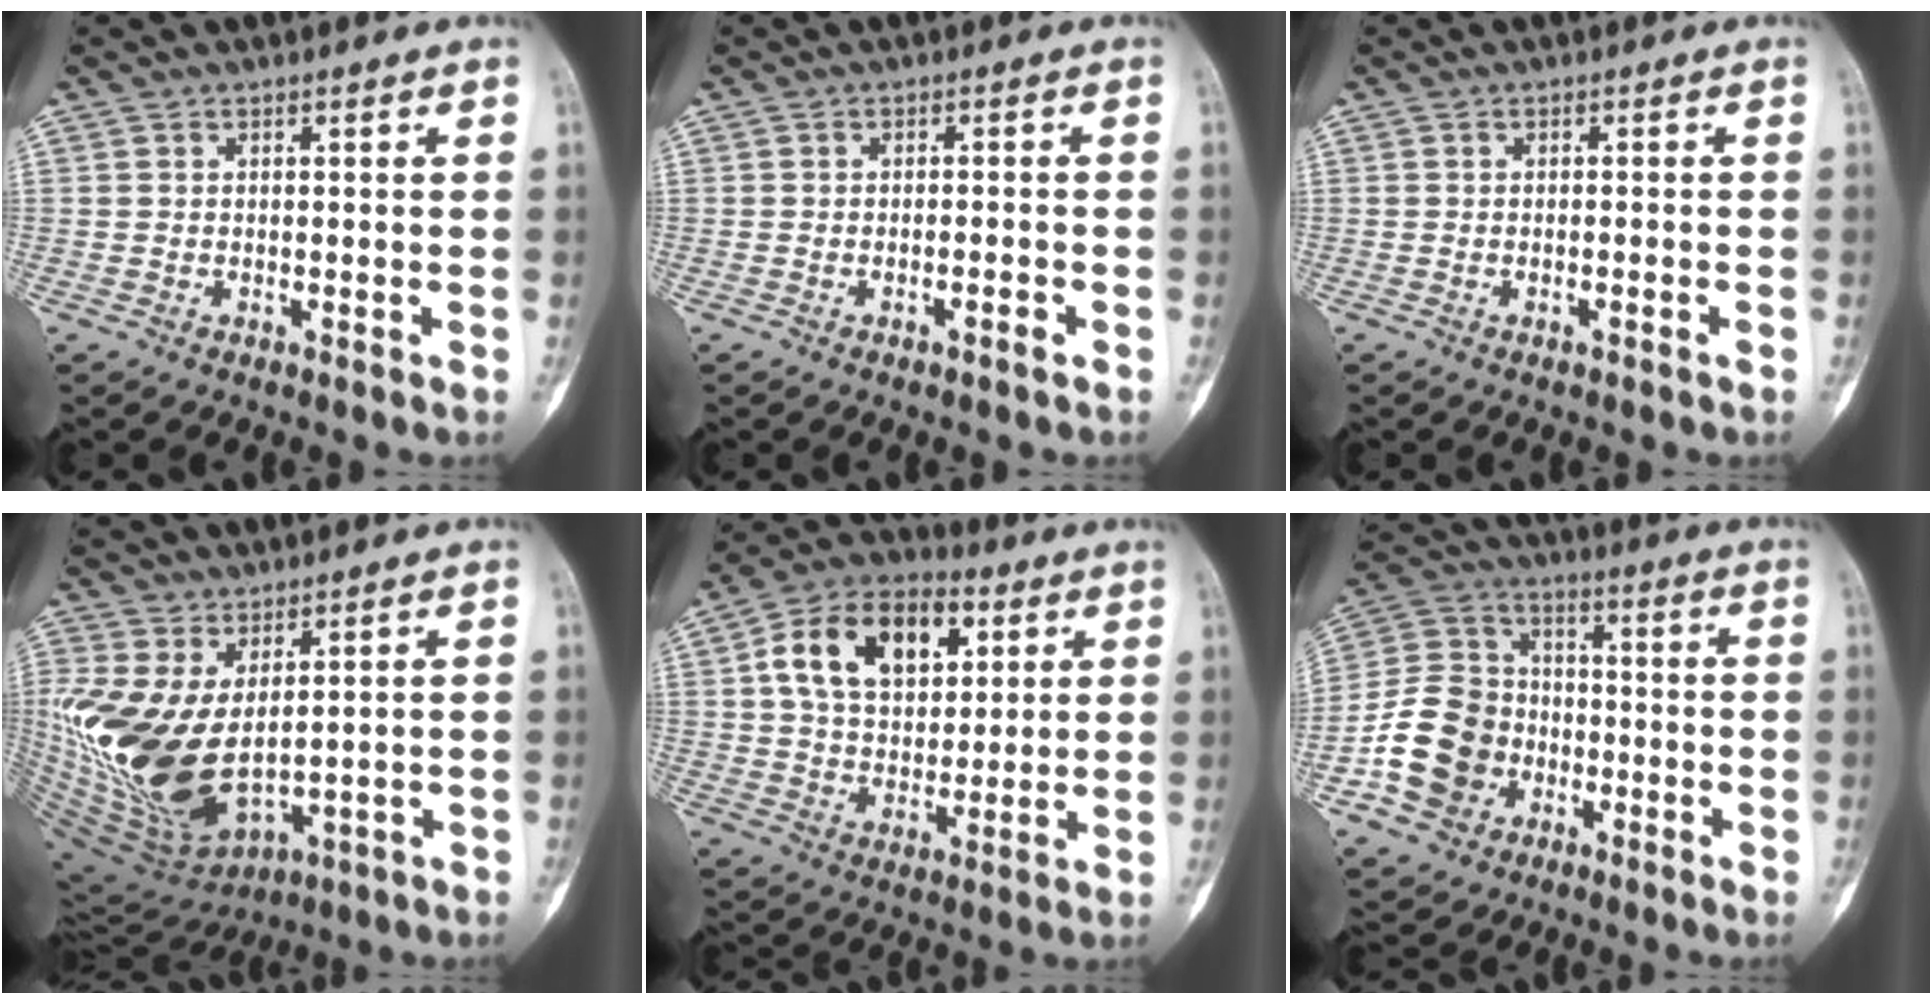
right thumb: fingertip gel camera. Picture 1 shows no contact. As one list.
[{"total": 1.7, "force": [-1.1, 0.3, 1.2], "torque": [-0.022, 0.009, -0.016]}, {"total": 0.9, "force": [-0.6, 0.1, 0.7], "torque": [-0.013, 0.006, -0.007]}, {"total": 16.8, "force": [1.7, 9.7, 13.6], "torque": [-0.276, -0.026, 0.065]}, {"total": 17.0, "force": [5.5, 11.1, 11.7], "torque": [-0.169, 0.002, 0.091]}, {"total": 14.4, "force": [-5.0, 11.9, 6.4], "torque": [-0.096, 0.047, -0.092]}]